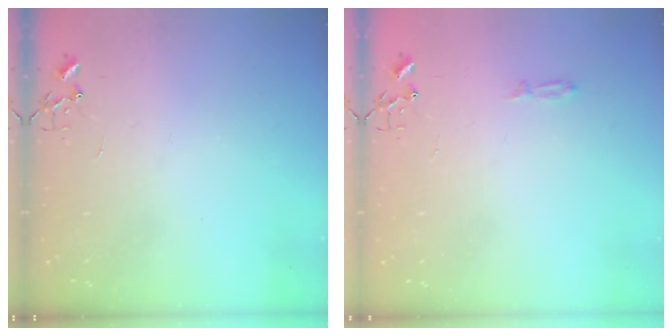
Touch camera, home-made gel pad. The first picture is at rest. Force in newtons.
{"total": 3.0, "press": 2.9, "slide": 0.5}